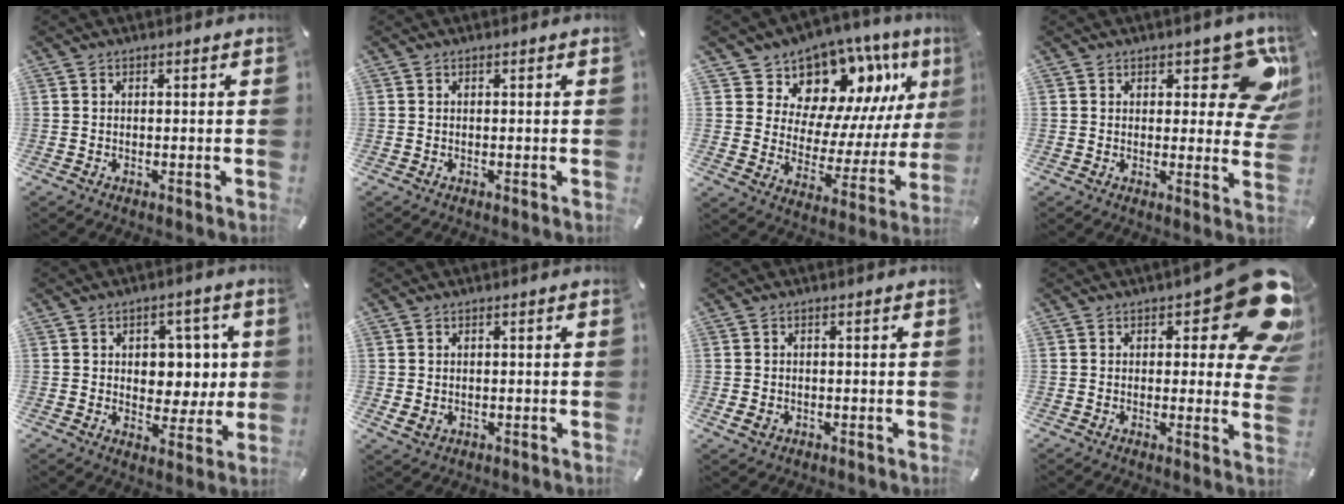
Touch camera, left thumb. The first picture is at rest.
{"total": 0.0}
{"total": 11.8, "force": [8.8, 7.6, 1.7], "torque": [-0.018, -0.109, 0.154]}
{"total": 12.3, "force": [7.4, 5.8, 7.9], "torque": [-0.077, -0.053, 0.129]}
{"total": 7.8, "force": [1.6, 6.4, 4.2], "torque": [-0.045, -0.004, 0.023]}
{"total": 1.6, "force": [0.0, 1.4, 0.8], "torque": [-0.014, 0.004, 0.000]}
{"total": 1.7, "force": [-0.6, 1.4, 0.8], "torque": [-0.013, 0.003, -0.010]}
{"total": 17.6, "force": [8.6, 6.9, 13.7], "torque": [-0.161, -0.070, 0.144]}